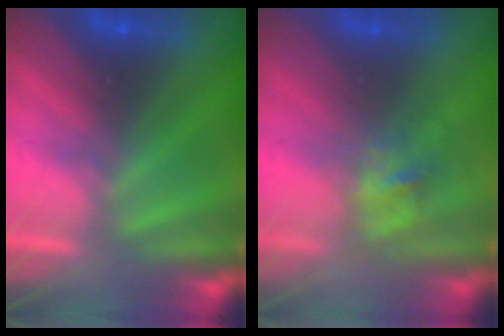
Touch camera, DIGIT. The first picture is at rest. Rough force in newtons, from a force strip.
{"total": 2.9}